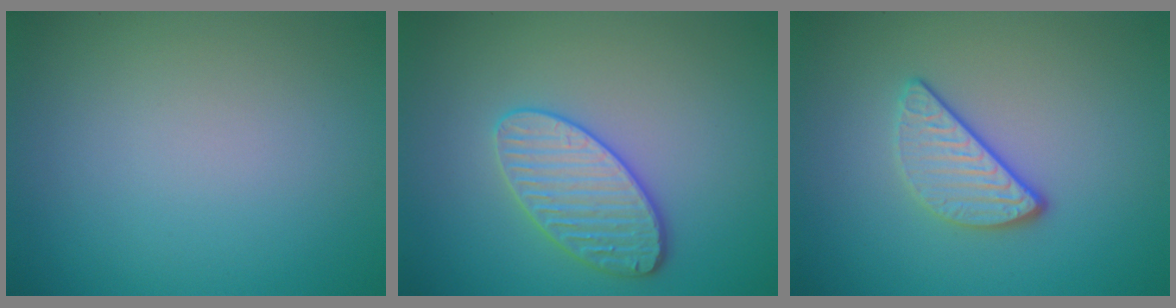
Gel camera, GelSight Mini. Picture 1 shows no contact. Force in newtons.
{"total": 3.6, "press": 3.5, "slide": 1.1}
{"total": 2.9, "press": 2.4, "slide": 1.6}